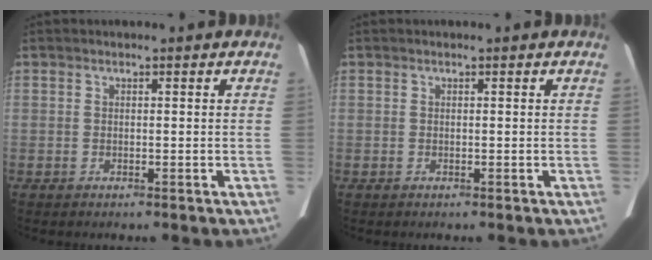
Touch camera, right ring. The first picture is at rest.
{"total": 0.0}